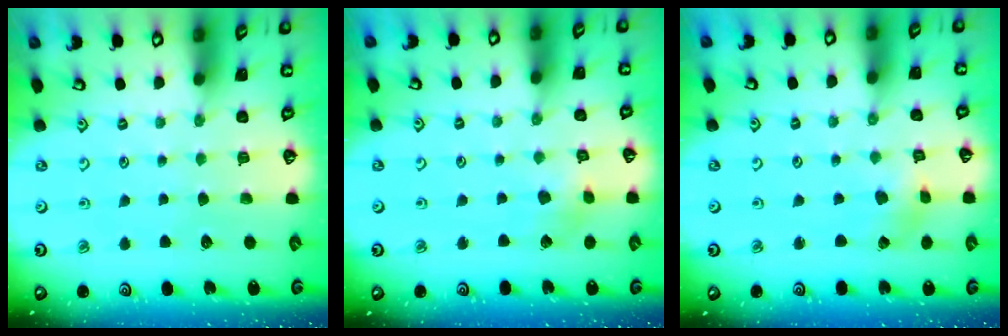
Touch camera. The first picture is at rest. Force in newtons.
{"total": 3.9, "press": 3.8, "slide": 0.4}
{"total": 1.4, "press": 1.3, "slide": 0.3}